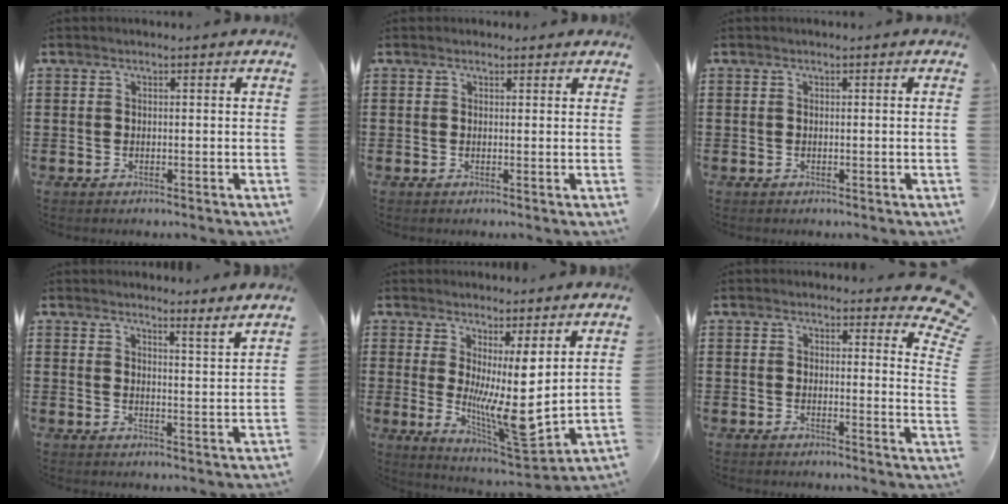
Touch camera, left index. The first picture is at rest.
{"total": 0.8, "force": [0.6, 0.5, 0.0], "torque": [-0.003, 0.003, 0.012]}
{"total": 0.5, "force": [0.0, -0.3, 0.4], "torque": [-0.008, -0.004, -0.001]}
{"total": 3.0, "force": [2.8, -1.1, 0.2], "torque": [-0.016, -0.022, 0.047]}
{"total": 9.0, "force": [1.5, 1.1, 8.8], "torque": [-0.157, -0.044, 0.023]}
{"total": 4.0, "force": [3.3, 1.0, 1.9], "torque": [-0.020, -0.019, 0.056]}